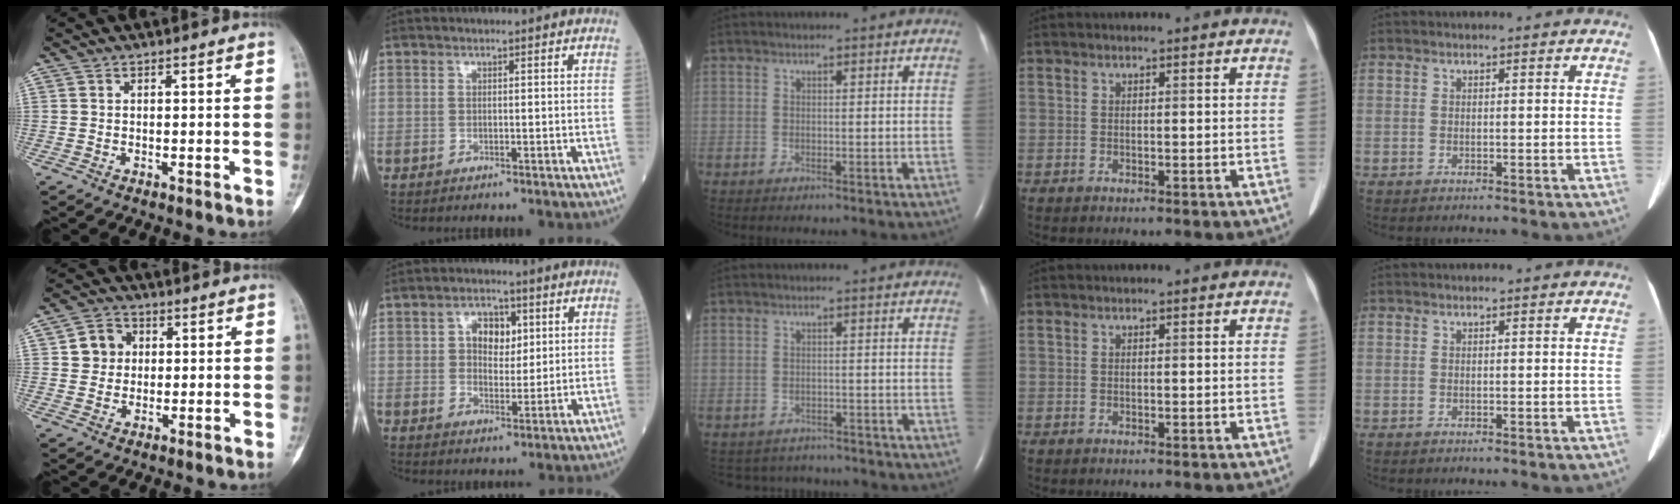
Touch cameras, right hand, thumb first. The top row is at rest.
{"thumb": {"total": 5.7, "force": [1.1, 5.2, 2.1], "torque": [-0.004, 0.004, 0.013]}, "index": {"total": 5.4, "force": [1.6, 3.4, 3.8], "torque": [-0.060, 0.011, 0.028]}, "middle": {"total": 5.8, "force": [-5.6, 1.6, 0.1], "torque": [0.000, 0.010, -0.072]}}